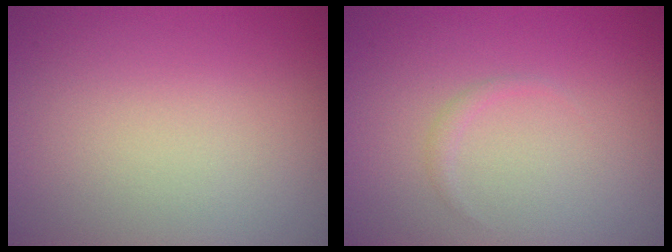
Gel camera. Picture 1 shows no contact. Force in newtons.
{"total": 0.6, "press": 0.6, "slide": 0.1}